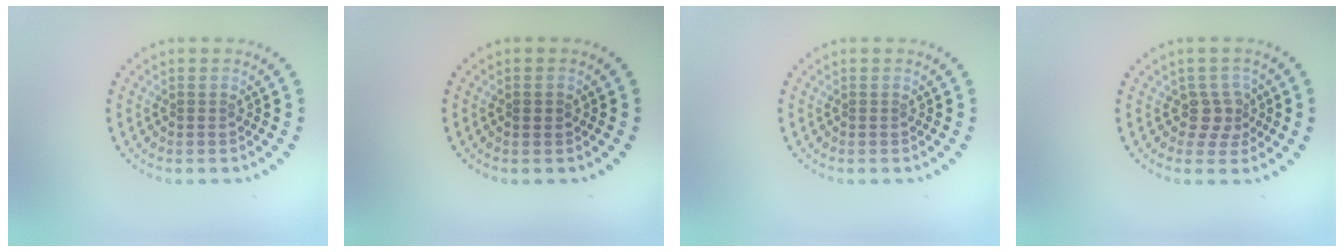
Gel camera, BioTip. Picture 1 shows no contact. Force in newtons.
{"total": 0.9, "press": 0.9, "slide": 0.1}
{"total": 0.0}
{"total": 2.2, "press": 1.7, "slide": 1.4}